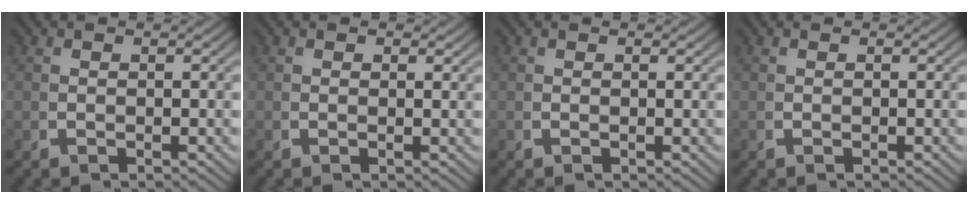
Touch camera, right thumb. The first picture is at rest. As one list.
[{"total": 1.0, "force": [0.7, 0.6, 0.3], "torque": [0.000, 0.000, 0.008]}, {"total": 0.0}, {"total": 0.0}]